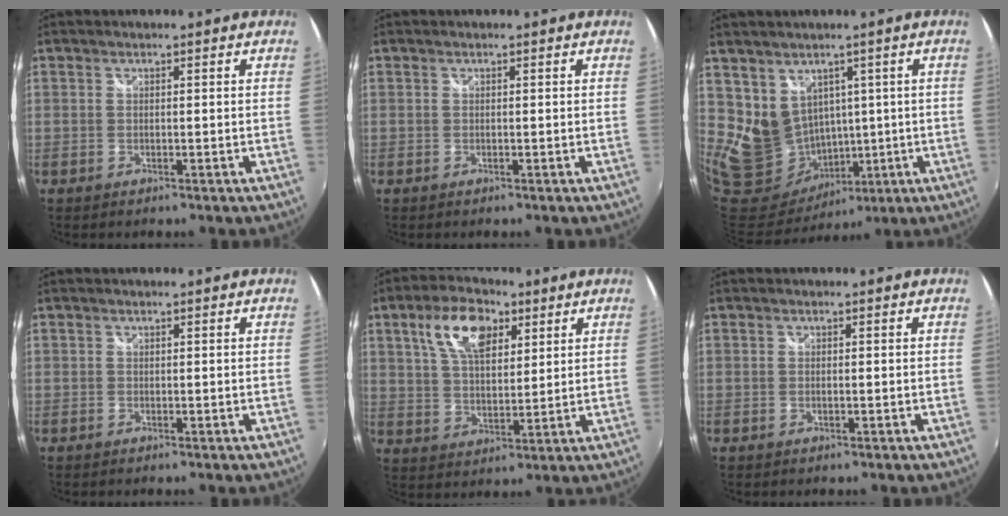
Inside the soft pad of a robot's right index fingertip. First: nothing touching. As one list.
[{"total": 0.0}, {"total": 10.3, "force": [3.1, 9.2, 3.4], "torque": [-0.076, 0.004, 0.087]}, {"total": 0.0}, {"total": 11.2, "force": [5.3, 5.7, 7.9], "torque": [-0.147, 0.019, 0.096]}, {"total": 0.6, "force": [0.0, 0.1, 0.6], "torque": [-0.014, 0.001, -0.002]}]